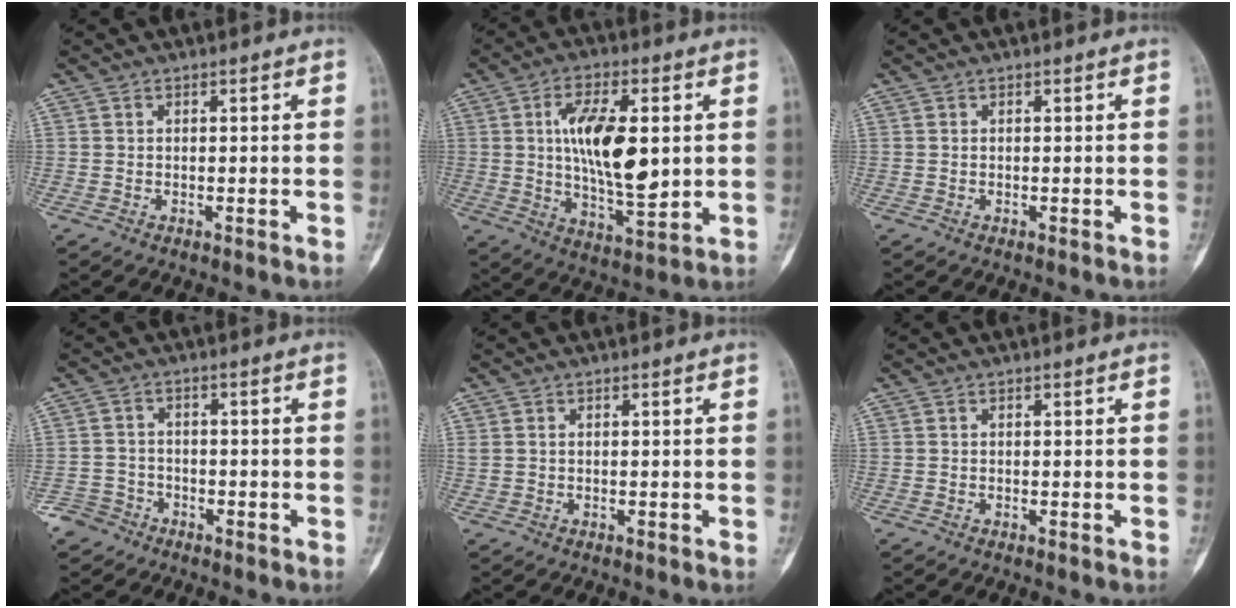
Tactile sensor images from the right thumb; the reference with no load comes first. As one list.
[{"total": 15.5, "force": [2.0, 6.7, 13.9], "torque": [-0.225, -0.013, 0.038]}, {"total": 0.0}, {"total": 4.2, "force": [-2.8, 3.1, -0.2], "torque": [0.025, 0.020, -0.055]}, {"total": 1.1, "force": [0.5, 0.7, 0.7], "torque": [-0.016, 0.008, 0.014]}, {"total": 0.0}]